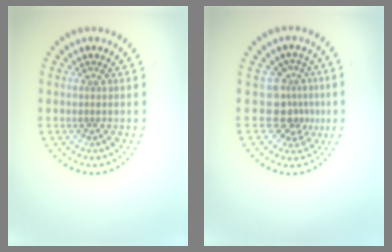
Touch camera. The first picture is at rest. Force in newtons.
{"total": 3.2, "press": 2.3, "slide": 2.2}